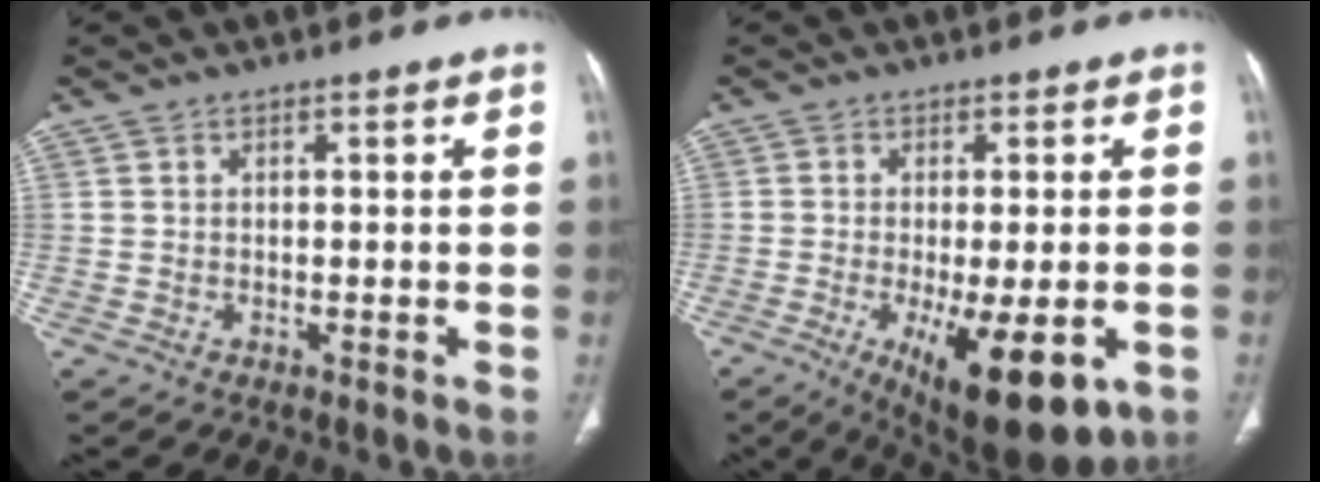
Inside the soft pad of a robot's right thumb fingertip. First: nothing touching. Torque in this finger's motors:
{"motor_torque": [0.04, 0.35, 0.11, -0.11, 0.06]}